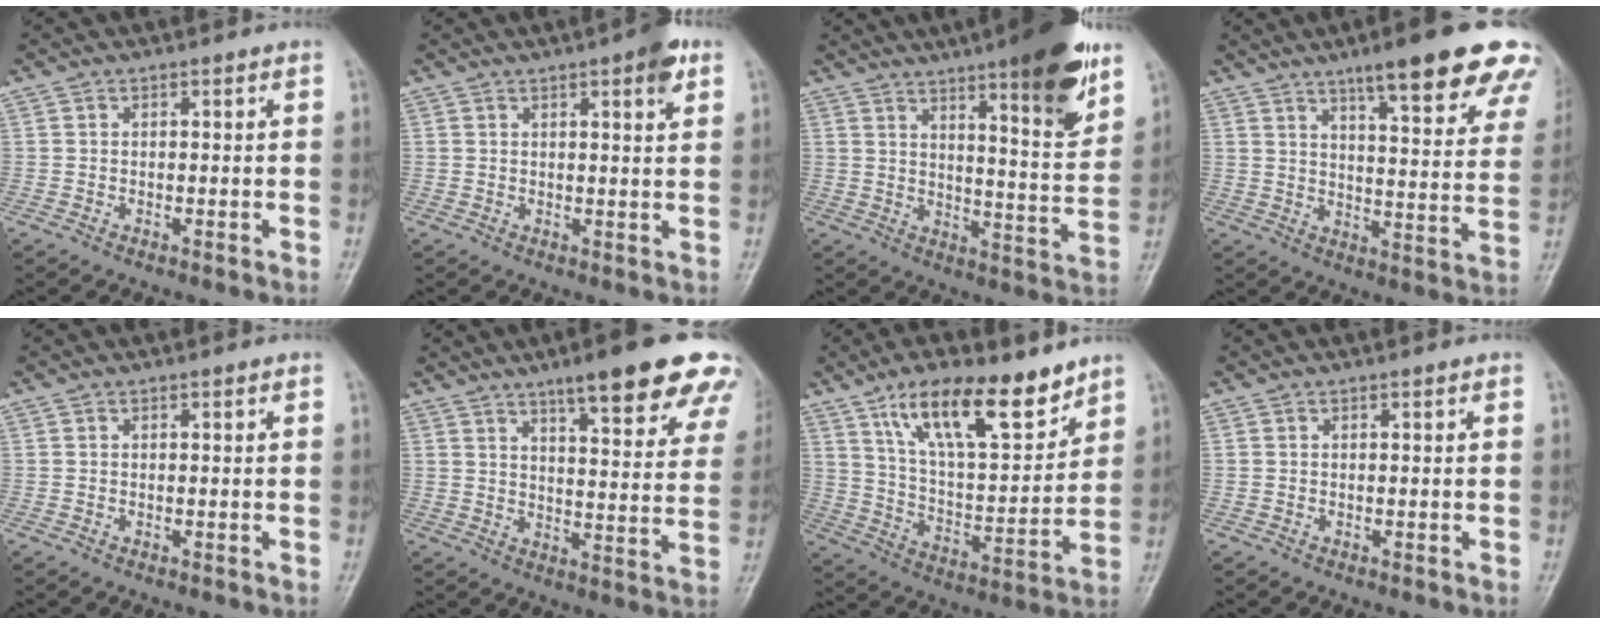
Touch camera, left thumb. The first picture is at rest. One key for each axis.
{"total": 4.8, "fx": 2.5, "fy": 1.0, "fz": 3.9, "tx": -0.047, "ty": -0.008, "tz": 0.028}
{"total": 17.0, "fx": 10.5, "fy": 3.0, "fz": 13.1, "tx": -0.160, "ty": -0.057, "tz": 0.152}
{"total": 20.4, "fx": 13.8, "fy": 4.2, "fz": 14.4, "tx": -0.158, "ty": -0.050, "tz": 0.178}
{"total": 0.0}
{"total": 19.5, "fx": 13.2, "fy": 4.3, "fz": 13.8, "tx": -0.147, "ty": -0.048, "tz": 0.167}
{"total": 17.8, "fx": 11.6, "fy": 6.3, "fz": 11.9, "tx": -0.162, "ty": -0.062, "tz": 0.209}
{"total": 0.0}